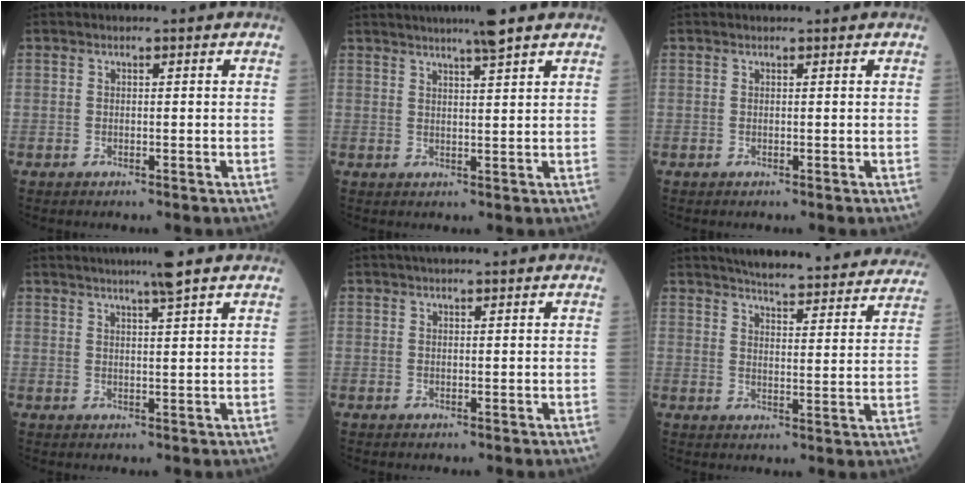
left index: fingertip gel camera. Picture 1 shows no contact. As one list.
[{"total": 5.6, "force": [4.5, -0.6, 3.2], "torque": [-0.052, 0.014, 0.071]}, {"total": 1.0, "force": [1.0, 0.0, 0.2], "torque": [-0.004, 0.010, 0.015]}, {"total": 5.1, "force": [4.1, -0.8, 3.0], "torque": [-0.048, 0.011, 0.065]}, {"total": 3.9, "force": [3.2, 0.5, 2.1], "torque": [-0.023, 0.027, 0.048]}, {"total": 25.2, "force": [23.3, 3.5, 8.9], "torque": [-0.120, -0.039, 0.279]}]